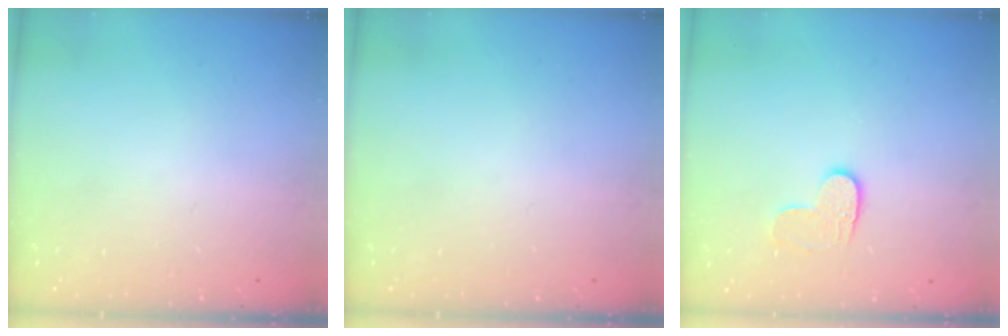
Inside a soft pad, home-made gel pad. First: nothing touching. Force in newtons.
{"total": 0.0}
{"total": 5.7, "press": 5.7, "slide": 0.3}